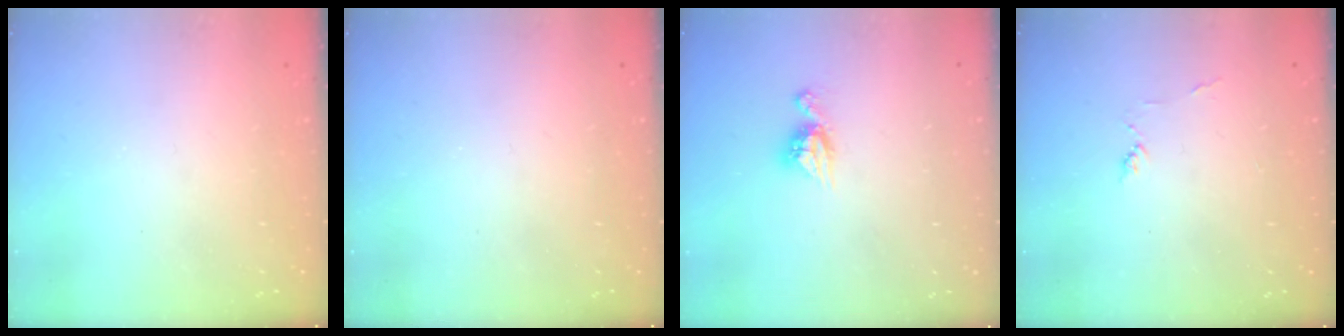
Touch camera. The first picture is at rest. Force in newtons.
{"total": 0.0}
{"total": 6.9, "press": 6.9, "slide": 0.5}
{"total": 2.6, "press": 2.6, "slide": 0.3}